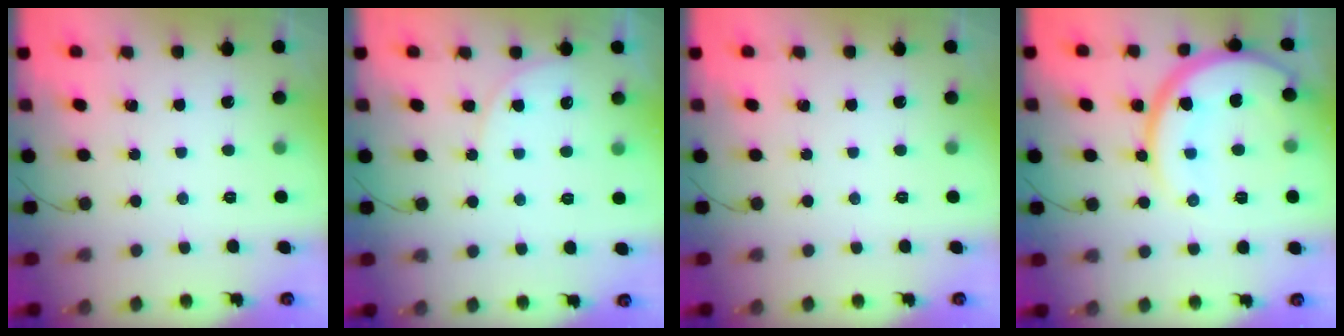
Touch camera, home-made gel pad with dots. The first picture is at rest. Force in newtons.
{"total": 5.4, "press": 5.3, "slide": 0.8}
{"total": 0.0}
{"total": 15.3, "press": 15.3, "slide": 1.1}